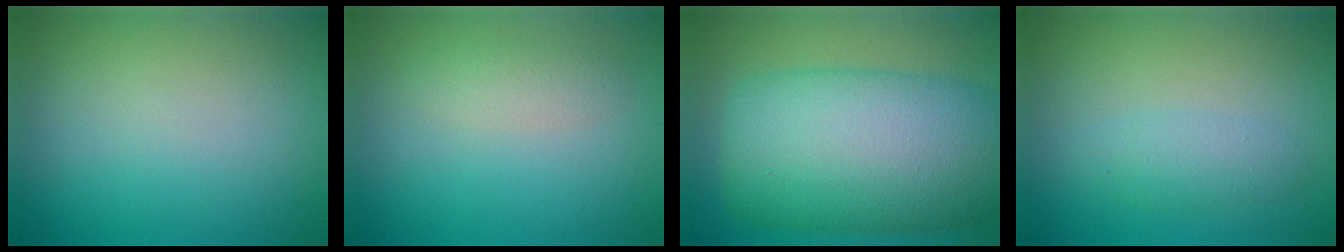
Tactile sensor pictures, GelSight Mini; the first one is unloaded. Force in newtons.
{"total": 1.5, "press": 1.5, "slide": 0.1}
{"total": 14.6, "press": 14.6, "slide": 0.1}
{"total": 1.8, "press": 1.8, "slide": 0.0}